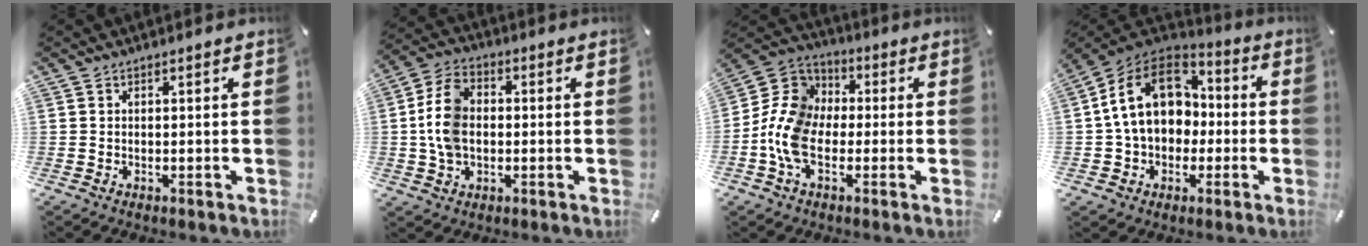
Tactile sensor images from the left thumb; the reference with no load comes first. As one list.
[{"total": 9.8, "force": [-0.3, 7.2, 6.6], "torque": [-0.152, 0.012, -0.005]}, {"total": 11.7, "force": [-3.7, 8.6, 7.0], "torque": [-0.167, 0.023, -0.072]}, {"total": 16.8, "force": [1.0, 13.5, 9.9], "torque": [-0.189, 0.018, 0.022]}]